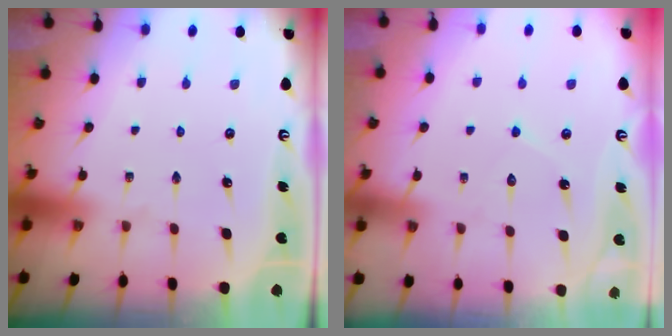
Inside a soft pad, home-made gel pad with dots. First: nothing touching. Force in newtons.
{"total": 6.0, "press": 6.0, "slide": 0.5}